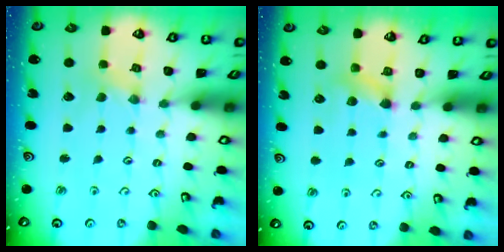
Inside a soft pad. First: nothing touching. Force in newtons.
{"total": 4.8, "press": 4.7, "slide": 0.9}